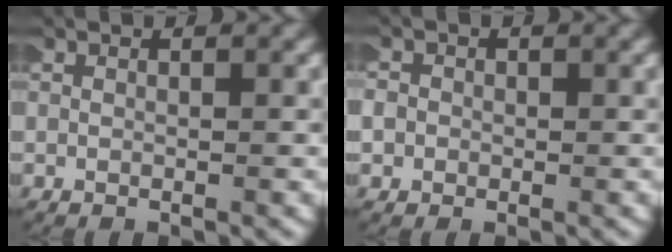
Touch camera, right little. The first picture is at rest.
{"total": 2.6, "force": [-0.1, 2.6, 0.6], "torque": [-0.022, 0.004, -0.012]}